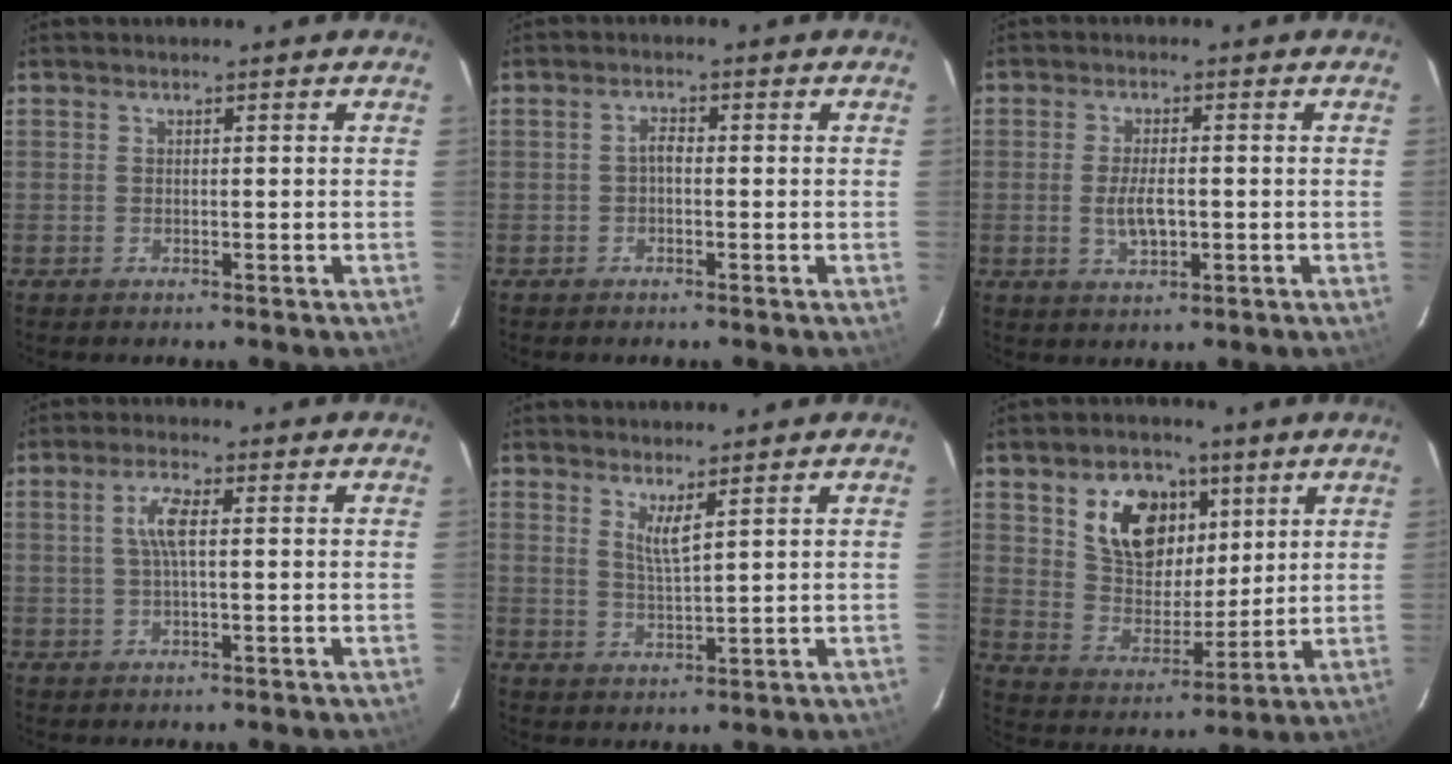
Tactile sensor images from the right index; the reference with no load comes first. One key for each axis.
{"total": 1.5, "fx": -0.4, "fy": 0.7, "fz": 1.2, "tx": -0.025, "ty": 0.008, "tz": -0.010}
{"total": 4.7, "fx": -0.8, "fy": 2.1, "fz": 4.2, "tx": -0.082, "ty": -0.005, "tz": -0.010}
{"total": 4.2, "fx": 0.6, "fy": 0.9, "fz": 4.1, "tx": -0.082, "ty": 0.006, "tz": 0.012}
{"total": 3.3, "fx": 2.1, "fy": 0.0, "fz": 2.6, "tx": -0.050, "ty": -0.011, "tz": 0.037}
{"total": 13.9, "fx": 6.2, "fy": 9.3, "fz": 8.3, "tx": -0.159, "ty": 0.020, "tz": 0.123}